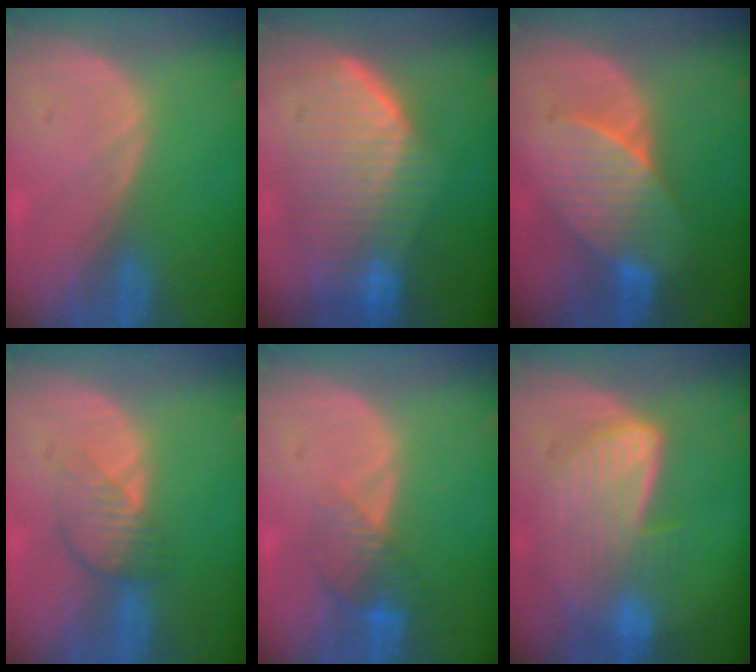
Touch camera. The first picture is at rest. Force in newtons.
{"total": 9.6, "press": 9.0, "slide": 3.4}
{"total": 7.1, "press": 6.9, "slide": 1.4}
{"total": 4.2, "press": 3.7, "slide": 1.9}
{"total": 4.4, "press": 3.8, "slide": 2.1}
{"total": 7.4, "press": 7.3, "slide": 1.6}